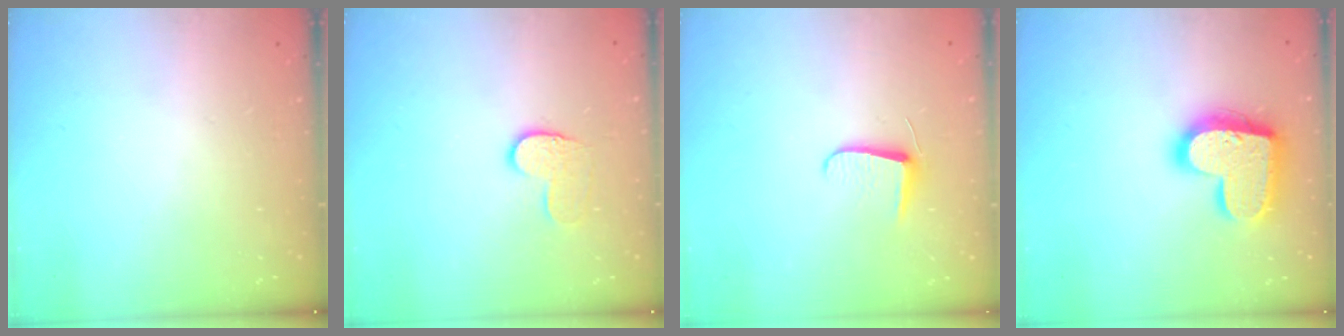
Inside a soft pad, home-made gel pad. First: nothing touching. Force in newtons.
{"total": 6.9, "press": 6.8, "slide": 0.6}
{"total": 6.2, "press": 6.1, "slide": 0.7}
{"total": 20.0, "press": 20.0, "slide": 1.2}